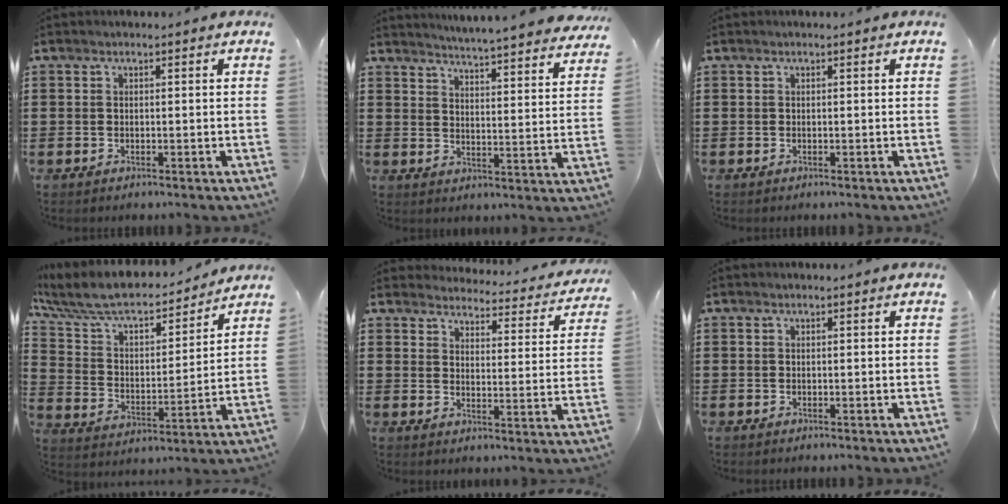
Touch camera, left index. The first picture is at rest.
{"total": 4.2, "force": [4.2, -0.5, 0.3], "torque": [-0.021, -0.037, 0.068]}
{"total": 0.0}
{"total": 8.8, "force": [7.6, 2.1, 3.9], "torque": [-0.107, -0.049, 0.128]}
{"total": 3.9, "force": [3.9, 0.2, 0.3], "torque": [-0.020, -0.034, 0.063]}
{"total": 0.0}